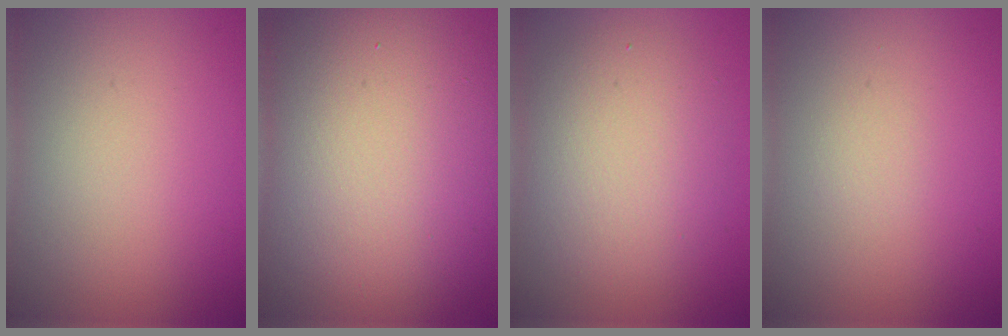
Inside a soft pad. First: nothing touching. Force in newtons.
{"total": 16.5, "press": 16.5, "slide": 0.9}
{"total": 5.1, "press": 5.0, "slide": 0.4}
{"total": 0.5, "press": 0.5, "slide": 0.1}